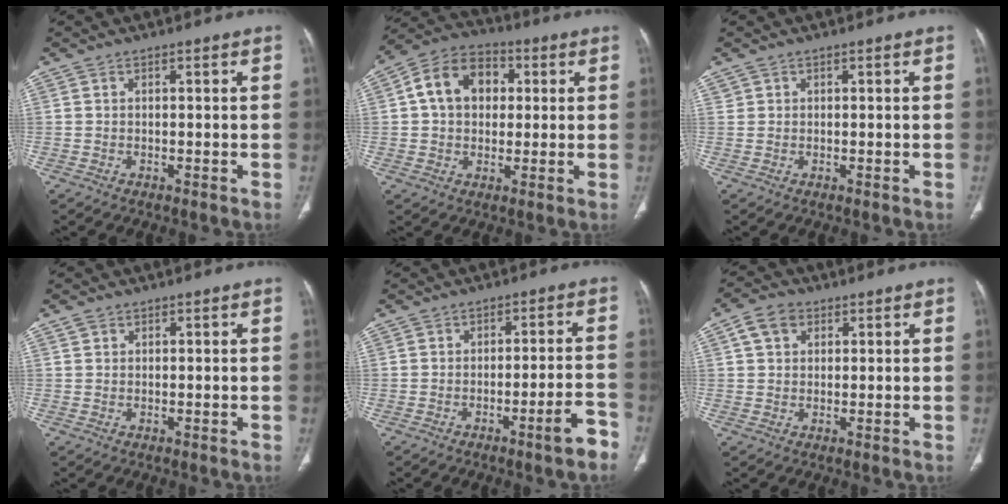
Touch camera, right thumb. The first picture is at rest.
{"total": 12.4, "force": [2.3, 9.3, 7.9], "torque": [-0.102, 0.018, 0.028]}
{"total": 0.6, "force": [0.3, 0.5, 0.0], "torque": [0.005, 0.001, 0.005]}
{"total": 1.0, "force": [0.7, 0.7, 0.2], "torque": [0.002, 0.001, 0.011]}
{"total": 5.5, "force": [-3.5, 0.2, 4.2], "torque": [-0.057, 0.026, -0.049]}
{"total": 5.1, "force": [2.0, 3.8, 2.7], "torque": [-0.036, 0.006, 0.037]}